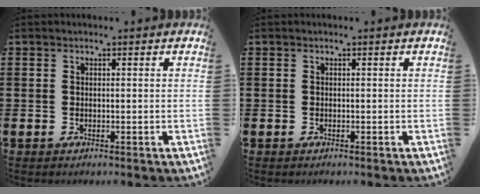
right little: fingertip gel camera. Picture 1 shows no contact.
{"total": 0.0}